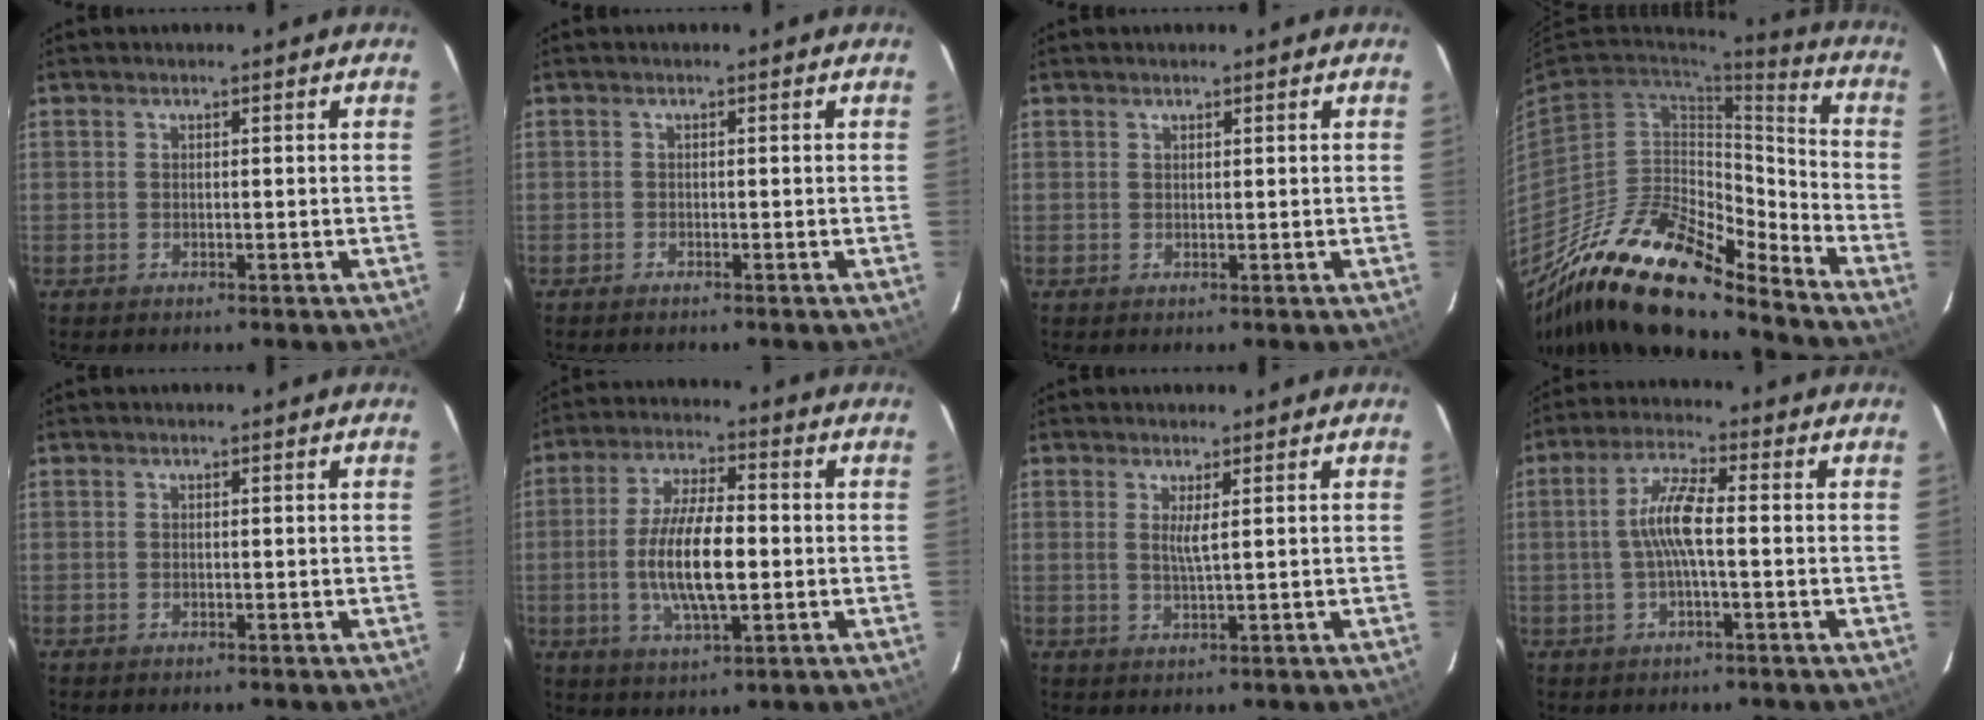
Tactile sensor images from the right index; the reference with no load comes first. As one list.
[{"total": 0.6, "force": [-0.5, 0.1, 0.1], "torque": [-0.003, -0.001, -0.011]}, {"total": 0.6, "force": [0.5, 0.4, 0.0], "torque": [0.001, 0.001, 0.007]}, {"total": 24.3, "force": [-19.3, 6.7, 13.0], "torque": [-0.225, -0.018, -0.342]}, {"total": 0.0}, {"total": 12.2, "force": [-1.6, 4.1, 11.4], "torque": [-0.222, -0.003, -0.027]}, {"total": 2.4, "force": [0.8, -0.2, 2.3], "torque": [-0.041, -0.006, 0.013]}, {"total": 7.0, "force": [-0.6, 1.2, 6.8], "torque": [-0.139, 0.010, -0.011]}]